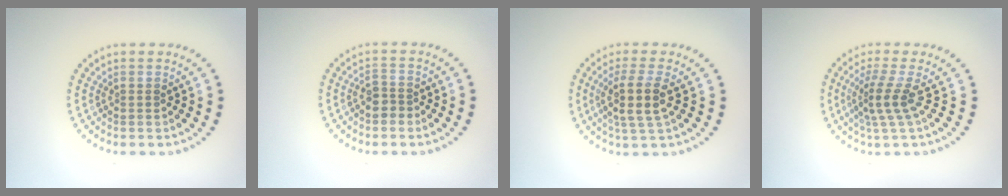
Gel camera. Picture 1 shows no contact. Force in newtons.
{"total": 1.8, "press": 1.6, "slide": 0.8}
{"total": 3.5, "press": 3.0, "slide": 1.9}
{"total": 2.9, "press": 1.9, "slide": 2.2}